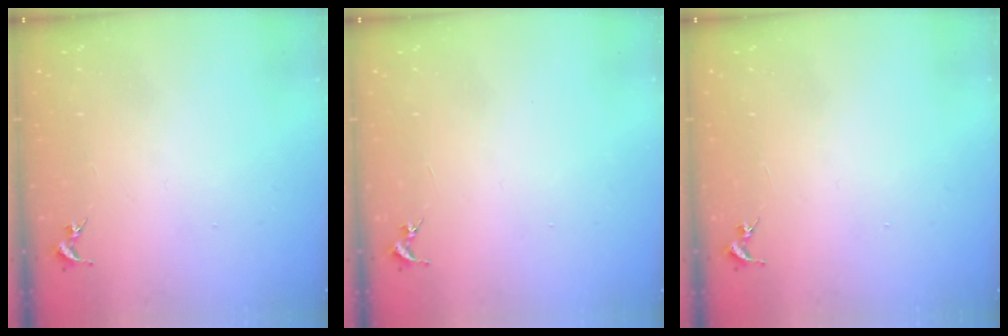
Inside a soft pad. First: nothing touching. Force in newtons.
{"total": 0.0}
{"total": 0.0}